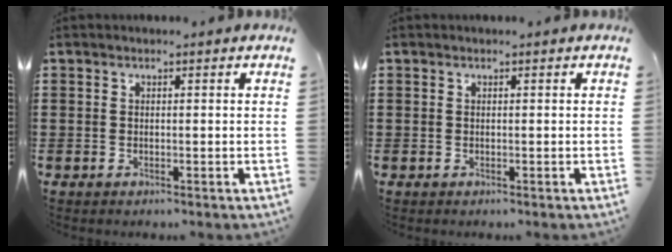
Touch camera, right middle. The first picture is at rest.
{"total": 0.0}